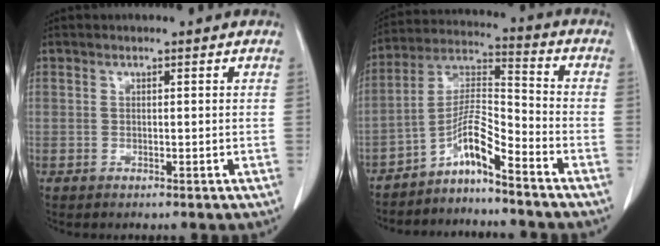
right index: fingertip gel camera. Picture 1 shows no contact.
{"total": 7.8, "force": [-5.7, 0.3, 5.3], "torque": [-0.108, 0.014, -0.107]}